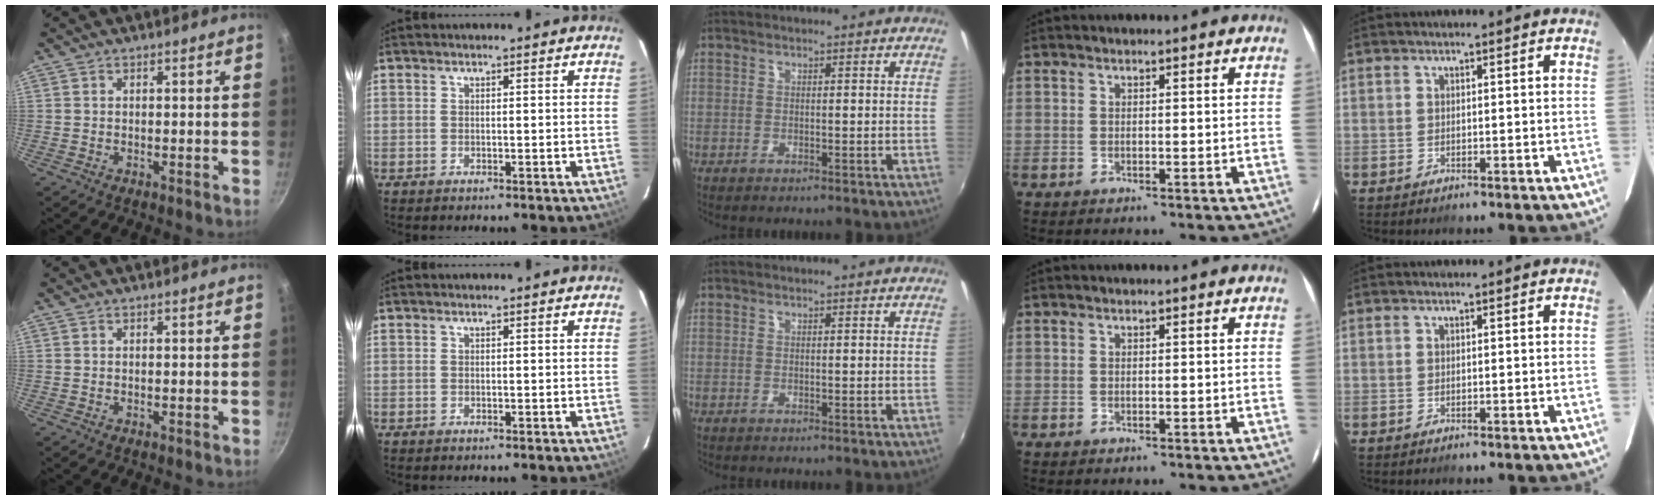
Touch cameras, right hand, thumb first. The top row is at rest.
{}